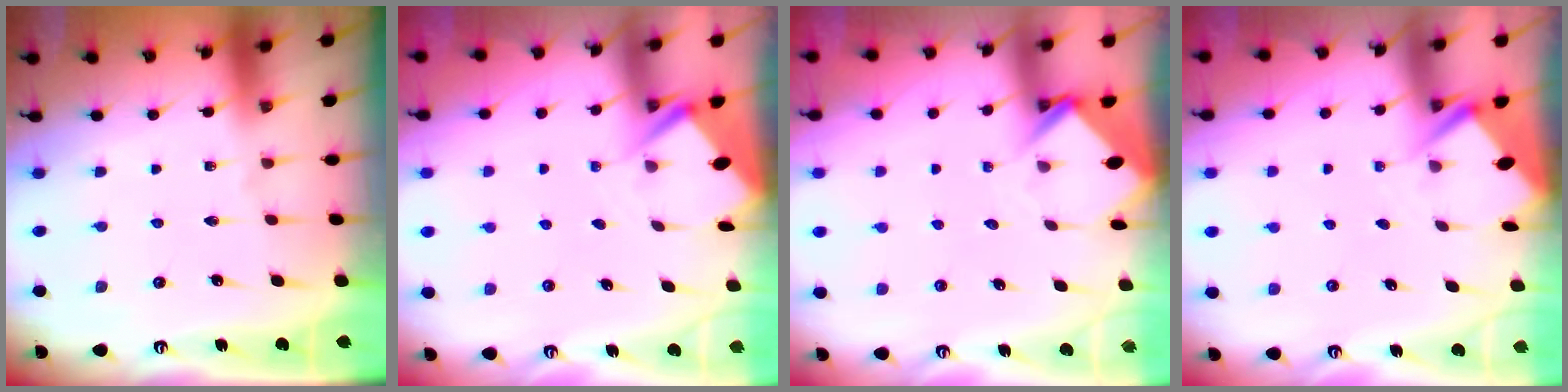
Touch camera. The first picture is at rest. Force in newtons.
{"total": 2.7, "press": 2.7, "slide": 0.3}
{"total": 3.8, "press": 3.8, "slide": 0.2}
{"total": 2.9, "press": 2.9, "slide": 0.4}